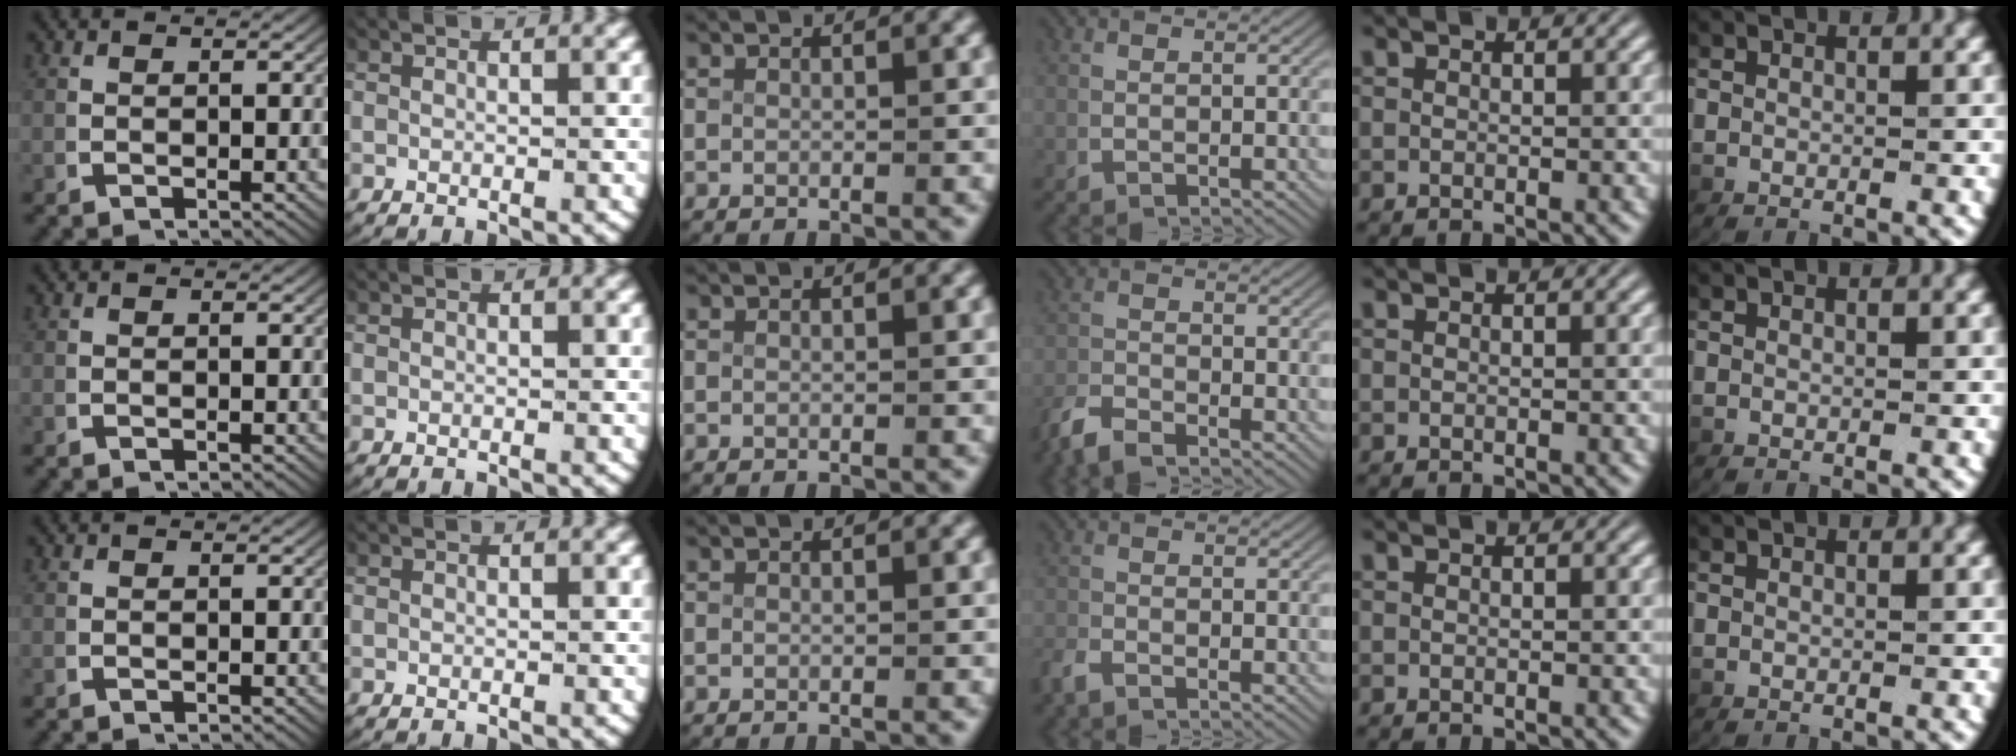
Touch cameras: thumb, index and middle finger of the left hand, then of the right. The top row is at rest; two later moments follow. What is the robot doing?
{"motion": "lift_and_place", "object": "paper"}